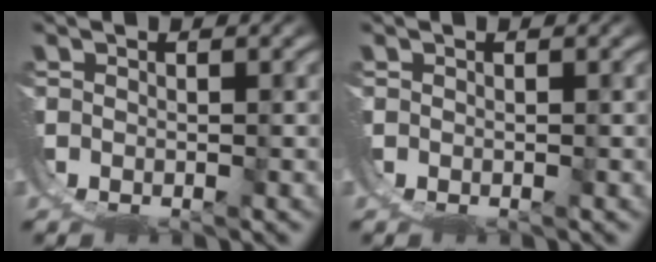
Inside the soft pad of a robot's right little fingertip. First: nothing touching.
{"total": 0.0}